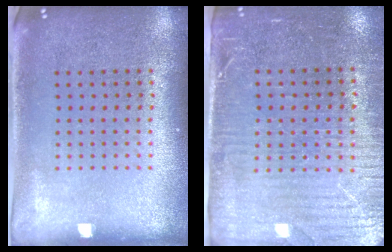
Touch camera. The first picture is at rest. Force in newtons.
{"total": 3.6, "press": 3.1, "slide": 1.7}